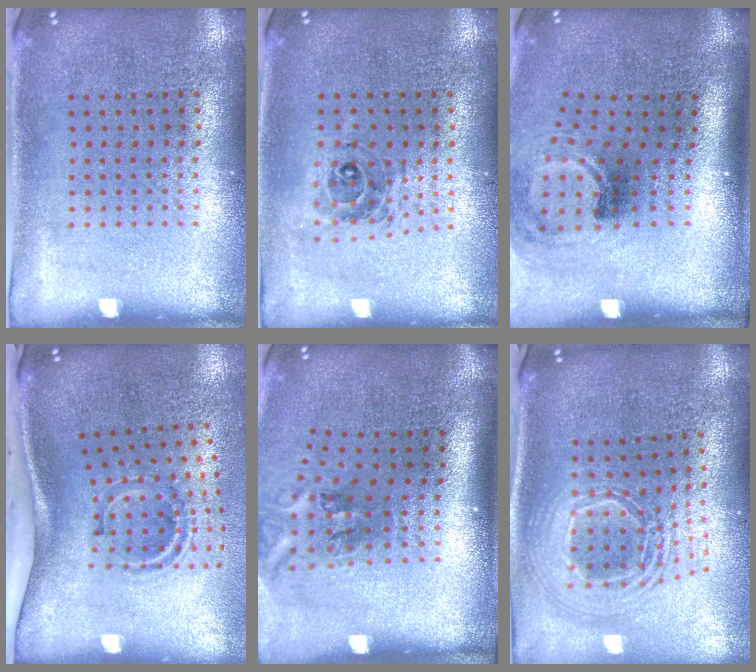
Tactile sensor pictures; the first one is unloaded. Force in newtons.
{"total": 0.7, "press": 0.7, "slide": 0.0}
{"total": 1.9, "press": 1.2, "slide": 1.5}
{"total": 2.1, "press": 1.2, "slide": 1.7}
{"total": 2.1, "press": 1.4, "slide": 1.7}
{"total": 2.4, "press": 1.8, "slide": 1.6}